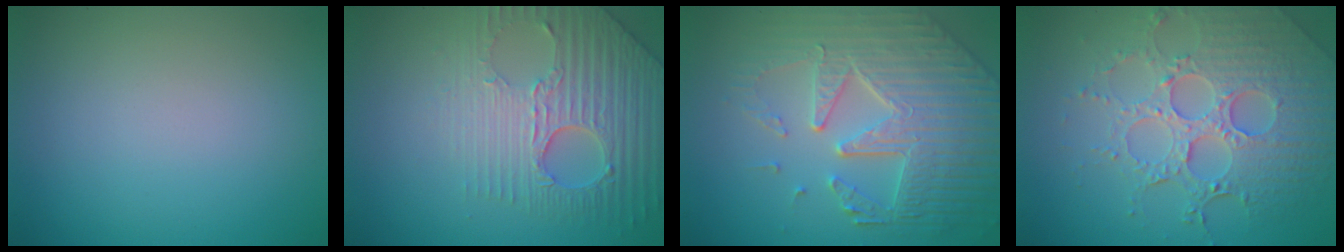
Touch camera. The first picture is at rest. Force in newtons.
{"total": 5.0, "press": 4.7, "slide": 1.8}
{"total": 8.1, "press": 6.0, "slide": 5.4}
{"total": 7.1, "press": 5.5, "slide": 4.6}